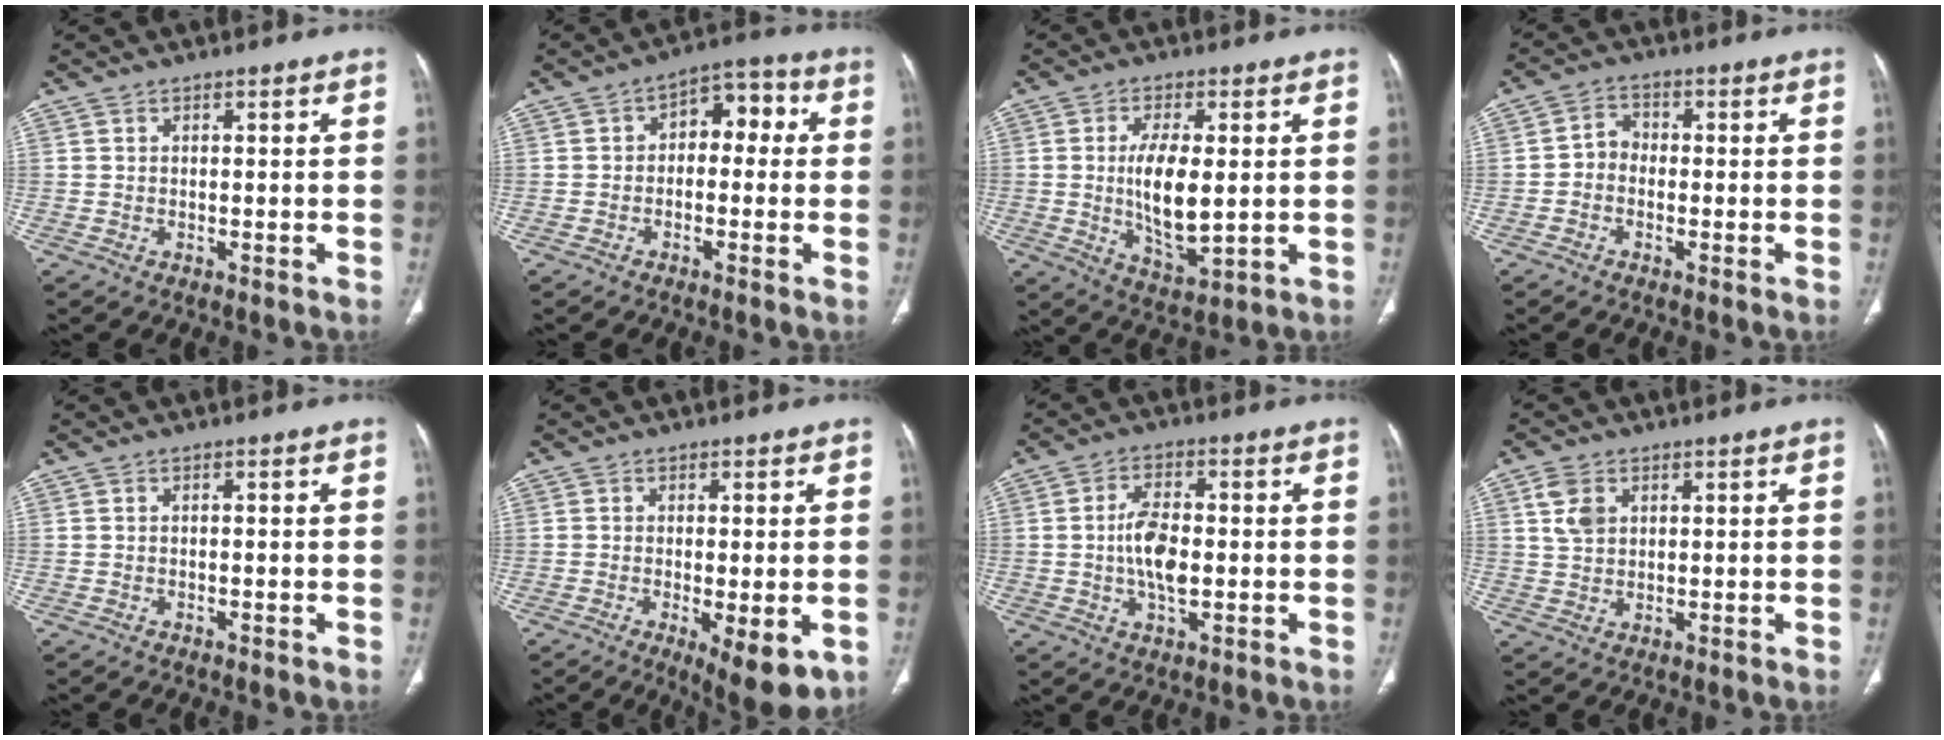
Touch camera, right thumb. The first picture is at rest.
{"total": 7.3, "force": [0.4, 4.8, 5.5], "torque": [-0.042, 0.034, -0.008]}
{"total": 10.8, "force": [0.3, 4.4, 9.9], "torque": [-0.176, -0.021, 0.014]}
{"total": 3.5, "force": [-0.9, 2.9, 1.7], "torque": [-0.016, 0.015, -0.028]}
{"total": 0.0}
{"total": 9.1, "force": [-2.9, 2.9, 8.1], "torque": [-0.116, -0.017, -0.038]}
{"total": 7.7, "force": [-0.5, 3.8, 6.6], "torque": [-0.124, 0.005, -0.011]}
{"total": 4.7, "force": [1.8, 3.3, 2.8], "torque": [-0.049, 0.000, 0.039]}